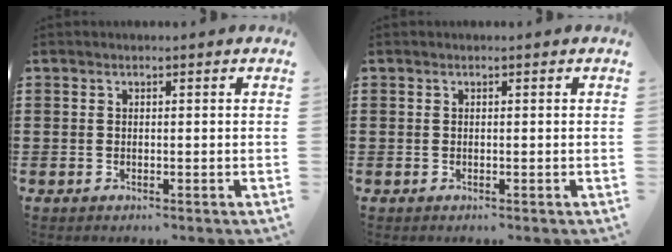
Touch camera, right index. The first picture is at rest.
{"total": 0.0}